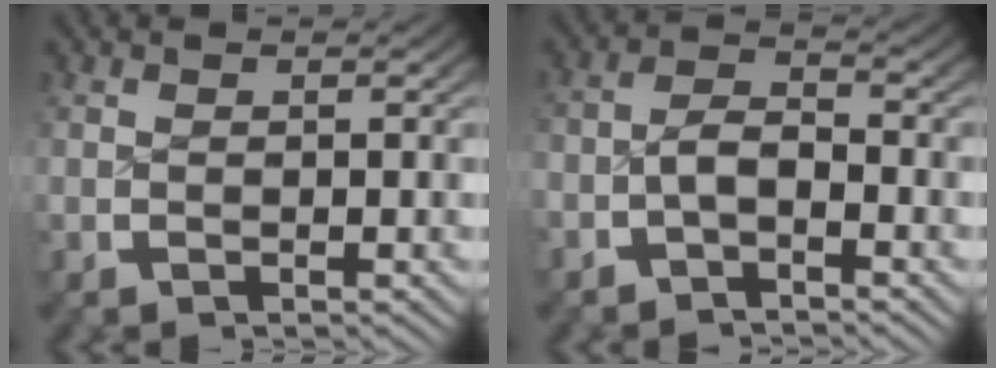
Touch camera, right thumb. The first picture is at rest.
{"total": 3.8, "force": [-1.7, 2.4, 2.3], "torque": [-0.054, -0.014, -0.026]}